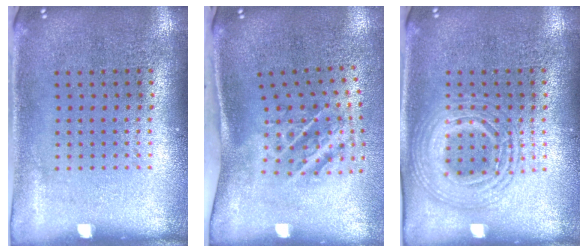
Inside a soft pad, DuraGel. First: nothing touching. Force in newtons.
{"total": 2.1, "press": 1.3, "slide": 1.6}
{"total": 2.6, "press": 2.6, "slide": 0.3}